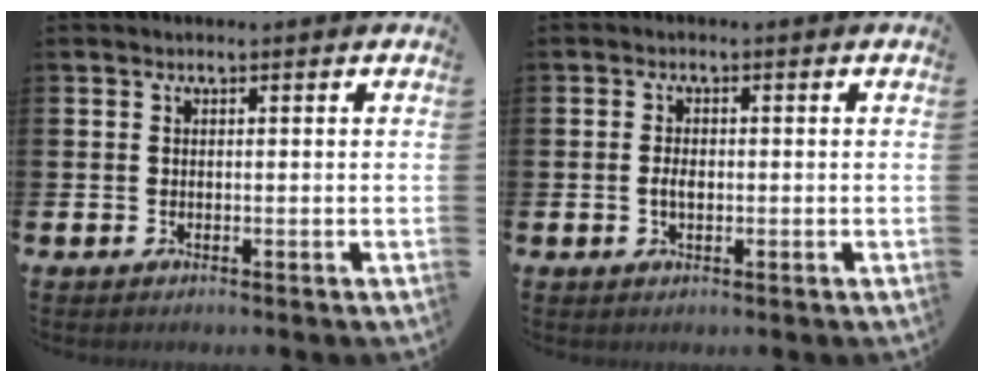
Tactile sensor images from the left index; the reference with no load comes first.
{"total": 2.0, "force": [-0.2, 1.2, 1.6], "torque": [-0.022, 0.002, -0.007]}